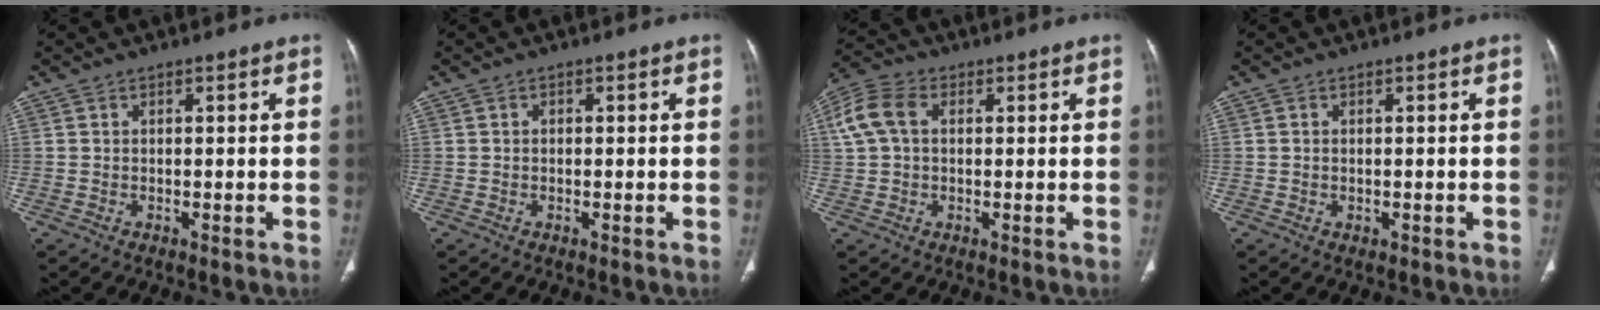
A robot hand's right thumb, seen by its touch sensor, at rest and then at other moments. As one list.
[{"total": 0.6, "force": [0.0, 0.5, 0.3], "torque": [-0.001, 0.002, -0.002]}, {"total": 7.6, "force": [1.6, 5.2, 5.2], "torque": [-0.119, 0.023, 0.028]}, {"total": 0.7, "force": [-0.1, 0.5, 0.4], "torque": [-0.011, -0.003, 0.002]}]